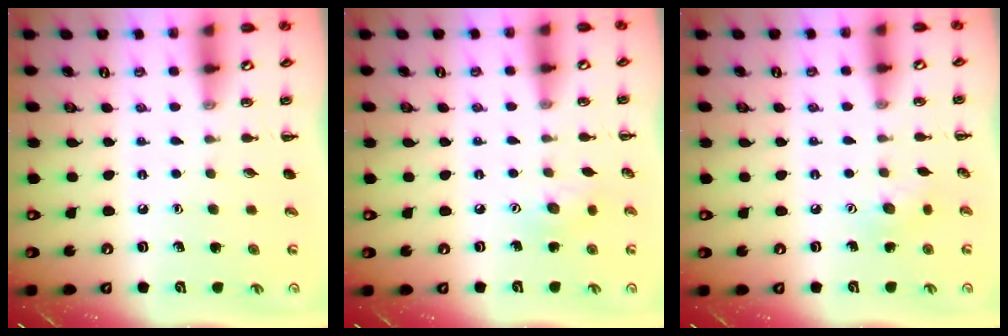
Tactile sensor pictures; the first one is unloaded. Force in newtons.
{"total": 6.1, "press": 6.0, "slide": 1.2}
{"total": 4.7, "press": 4.5, "slide": 1.3}